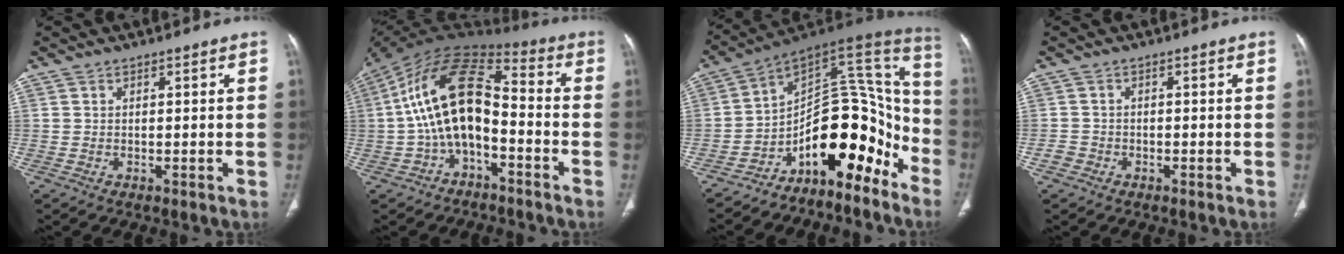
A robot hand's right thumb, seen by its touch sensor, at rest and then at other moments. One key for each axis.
{"total": 16.0, "fx": -2.9, "fy": 8.7, "fz": 13.2, "tx": -0.232, "ty": 0.067, "tz": -0.056}
{"total": 18.3, "fx": -10.8, "fy": 9.1, "fz": 11.7, "tx": -0.097, "ty": 0.149, "tz": -0.172}
{"total": 1.6, "fx": -0.9, "fy": 1.3, "fz": 0.1, "tx": -0.003, "ty": 0.007, "tz": -0.021}